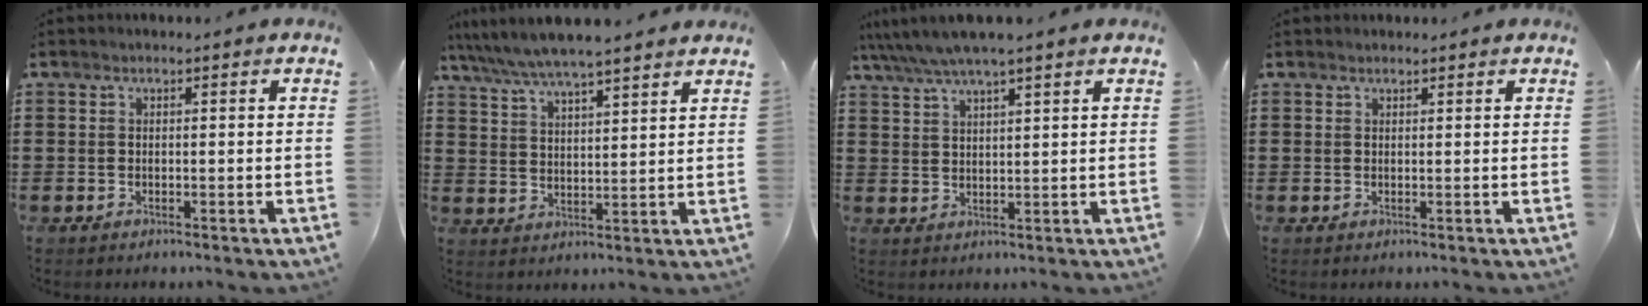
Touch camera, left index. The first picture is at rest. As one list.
[{"total": 5.5, "force": [5.1, 0.2, 2.0], "torque": [-0.058, -0.022, 0.089]}, {"total": 4.3, "force": [3.5, 0.1, 2.5], "torque": [-0.058, -0.009, 0.062]}, {"total": 0.8, "force": [0.7, 0.3, 0.1], "torque": [-0.003, 0.001, 0.015]}]